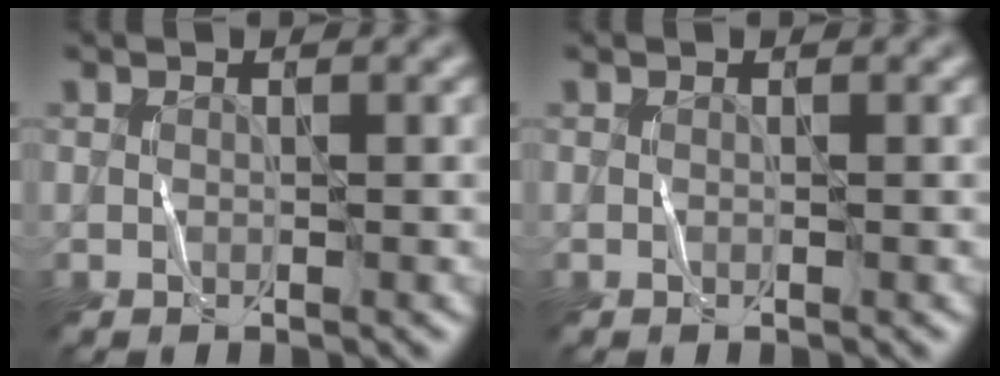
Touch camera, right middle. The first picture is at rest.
{"total": 0.0}